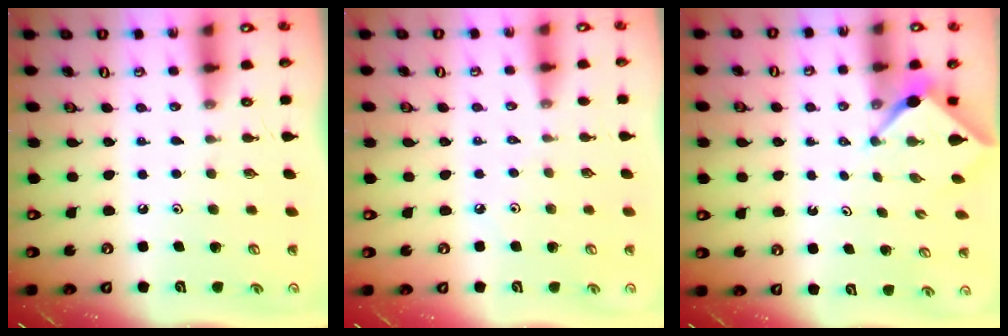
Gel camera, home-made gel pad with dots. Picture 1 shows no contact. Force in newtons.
{"total": 1.1, "press": 1.1, "slide": 0.4}
{"total": 2.5, "press": 2.5, "slide": 0.3}